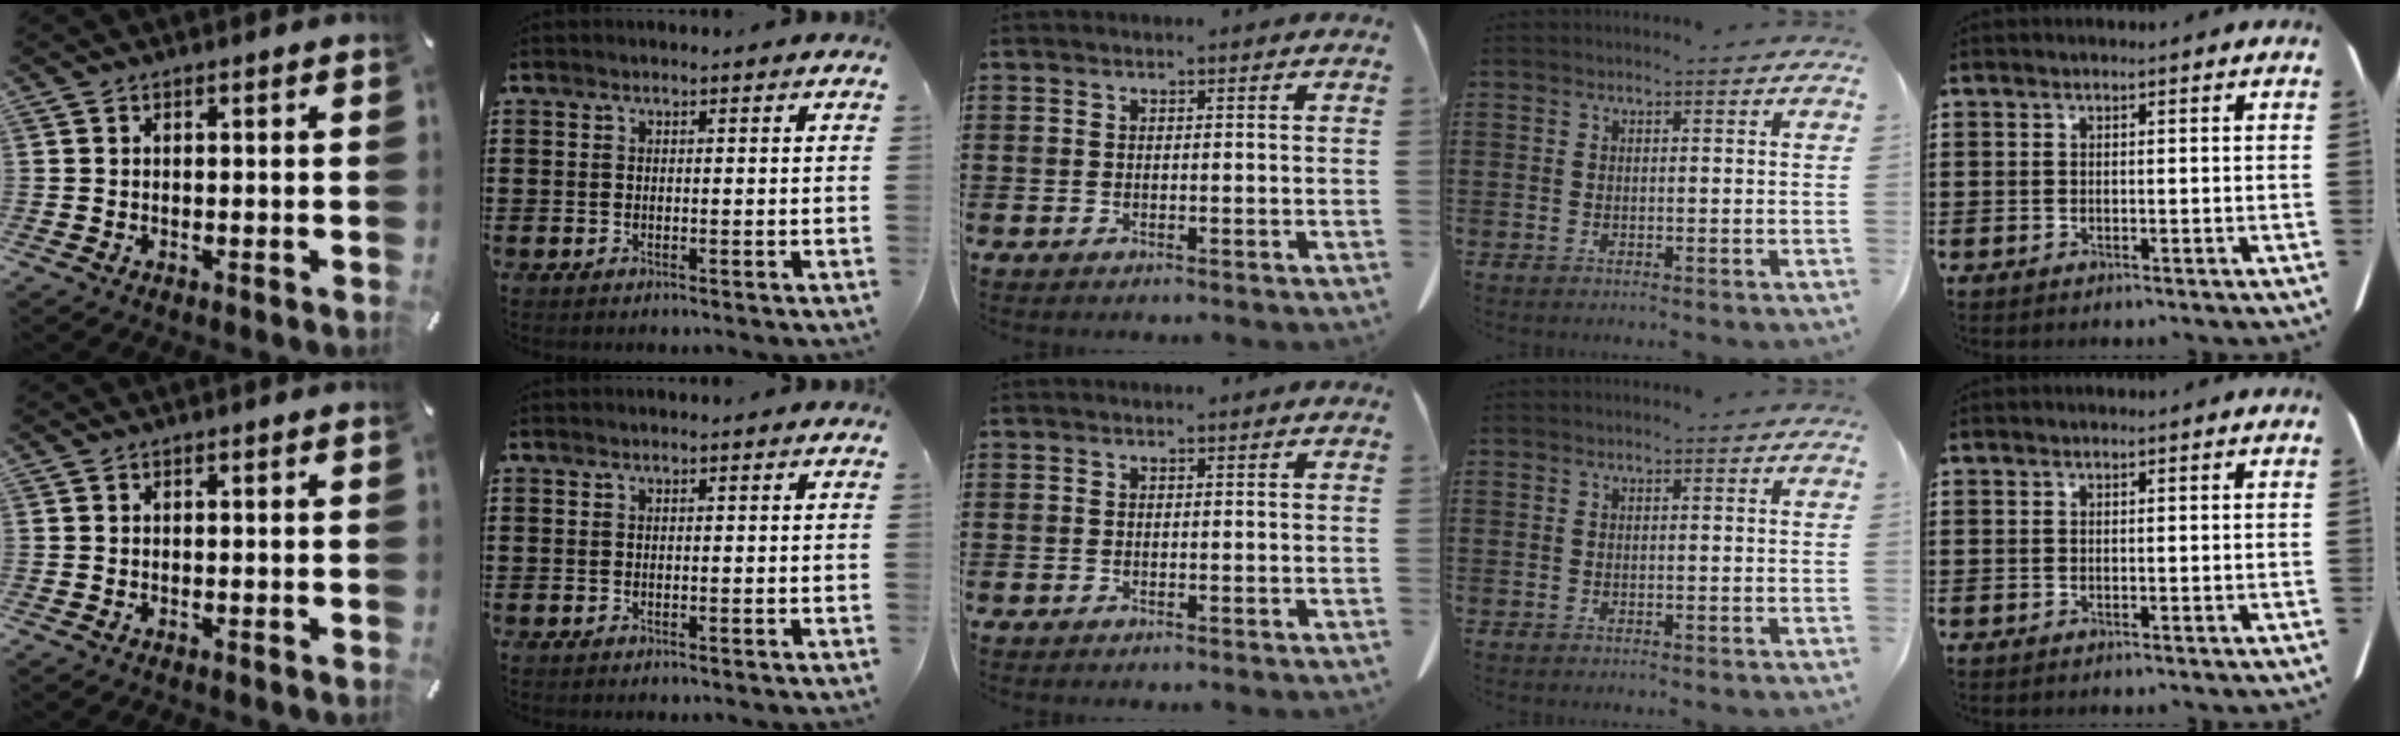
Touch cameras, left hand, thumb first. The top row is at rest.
{}